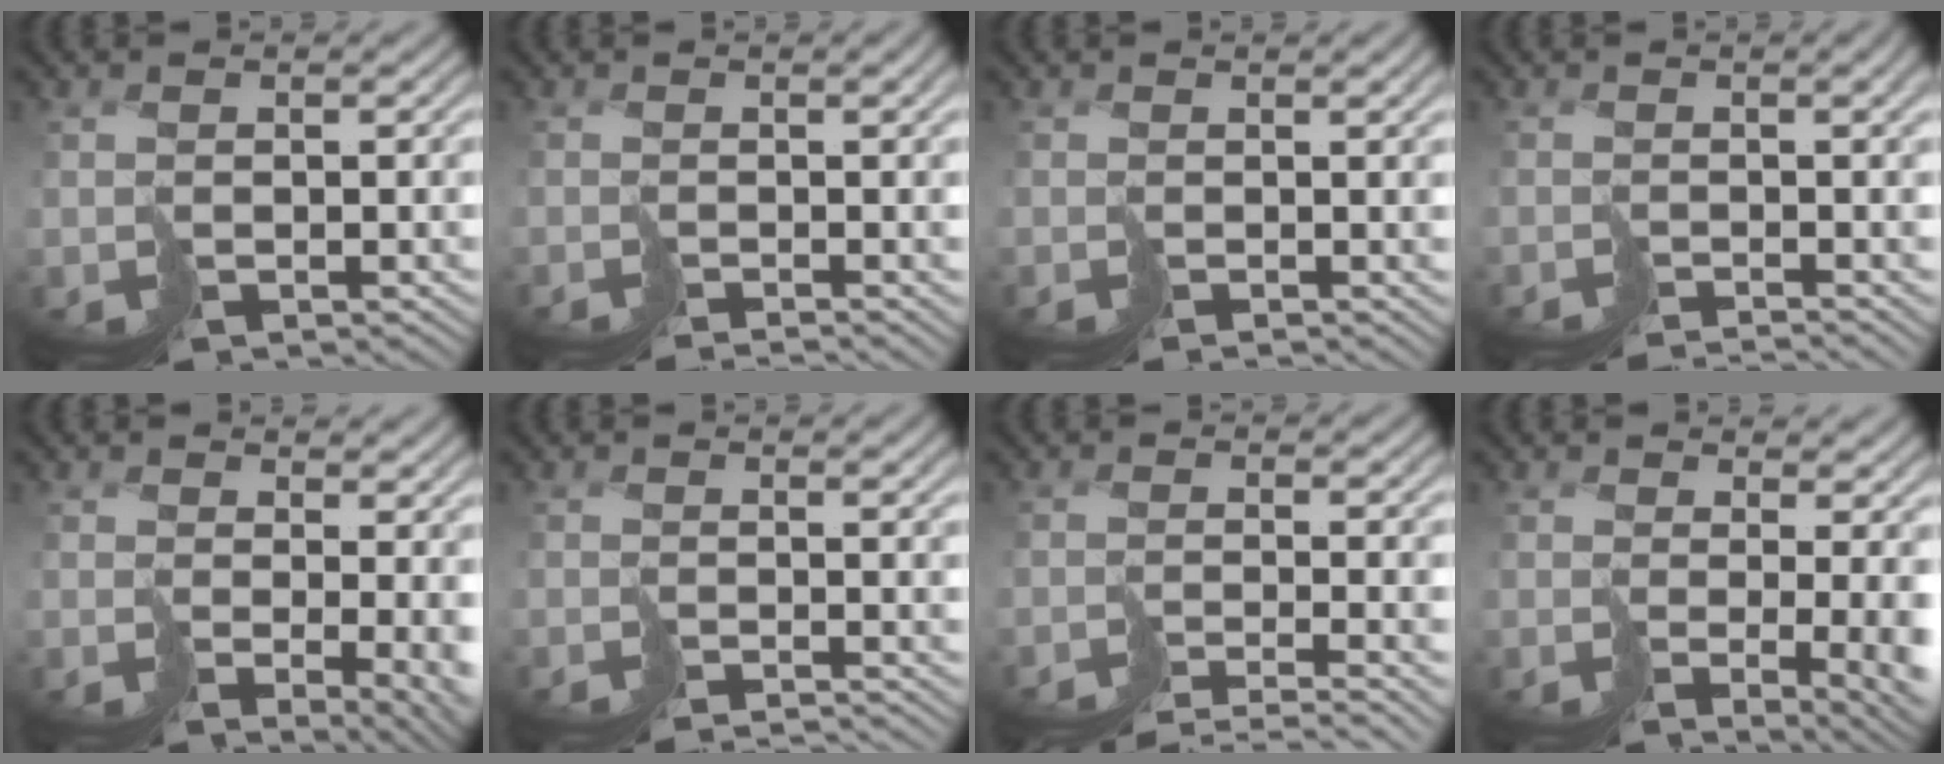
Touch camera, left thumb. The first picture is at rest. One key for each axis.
{"total": 2.9, "fx": -1.9, "fy": -0.4, "fz": 2.2, "tx": -0.011, "ty": -0.006, "tz": -0.028}
{"total": 1.3, "fx": -0.2, "fy": -0.6, "fz": 1.2, "tx": -0.007, "ty": -0.002, "tz": -0.001}
{"total": 3.9, "fx": -2.5, "fy": -0.2, "fz": 3.0, "tx": -0.018, "ty": -0.008, "tz": -0.031}
{"total": 5.7, "fx": 0.9, "fy": 2.2, "fz": 5.2, "tx": -0.086, "ty": -0.018, "tz": 0.034}
{"total": 2.5, "fx": -2.0, "fy": -0.7, "fz": 1.3, "tx": -0.002, "ty": -0.008, "tz": -0.028}
{"total": 5.6, "fx": -5.2, "fy": -0.7, "fz": 2.0, "tx": -0.017, "ty": -0.003, "tz": -0.074}
{"total": 6.7, "fx": 0.4, "fy": 1.8, "fz": 6.4, "tx": -0.088, "ty": -0.020, "tz": 0.033}